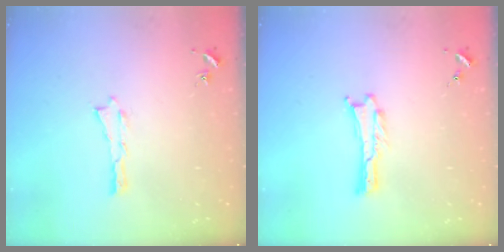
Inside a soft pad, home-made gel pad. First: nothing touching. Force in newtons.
{"total": 0.0}